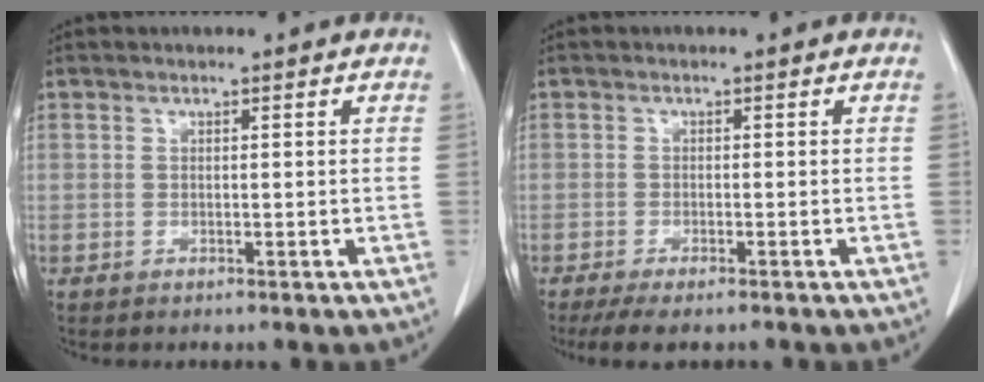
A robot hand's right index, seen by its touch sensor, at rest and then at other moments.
{"total": 5.6, "force": [-4.4, 1.2, 3.3], "torque": [-0.049, -0.012, -0.068]}